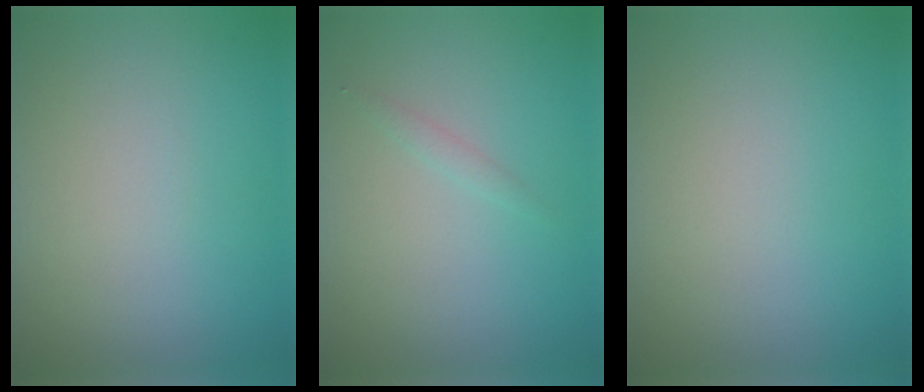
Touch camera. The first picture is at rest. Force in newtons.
{"total": 0.8, "press": 0.8, "slide": 0.0}
{"total": 0.0}